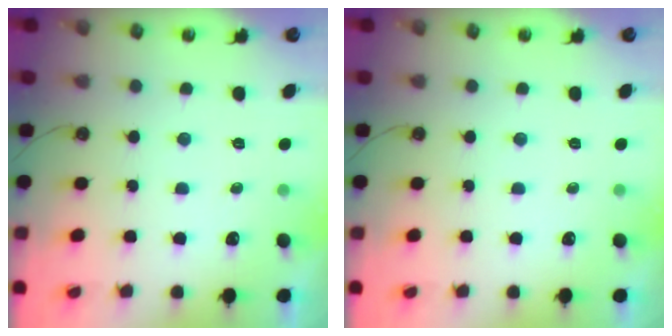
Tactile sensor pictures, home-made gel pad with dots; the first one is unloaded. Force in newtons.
{"total": 0.0}